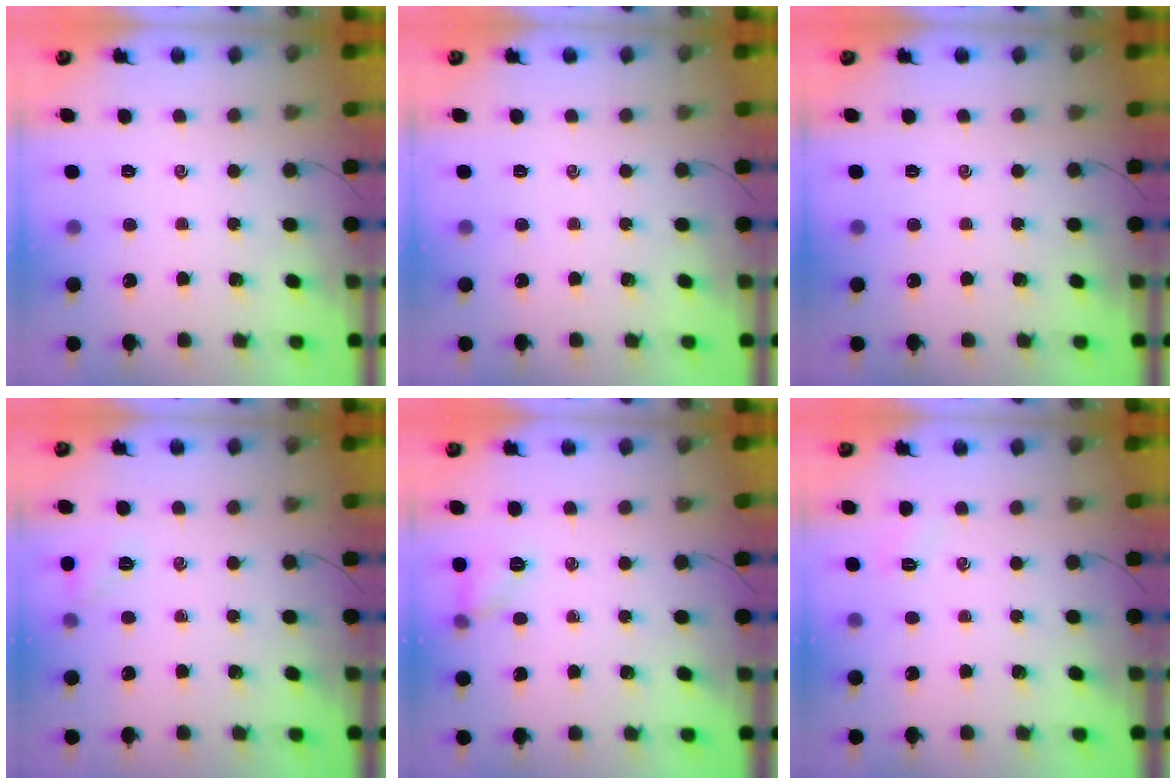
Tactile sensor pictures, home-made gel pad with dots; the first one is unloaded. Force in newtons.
{"total": 0.0}
{"total": 0.0}
{"total": 4.9, "press": 4.7, "slide": 1.5}
{"total": 6.2, "press": 6.1, "slide": 1.0}
{"total": 2.7, "press": 2.6, "slide": 0.7}